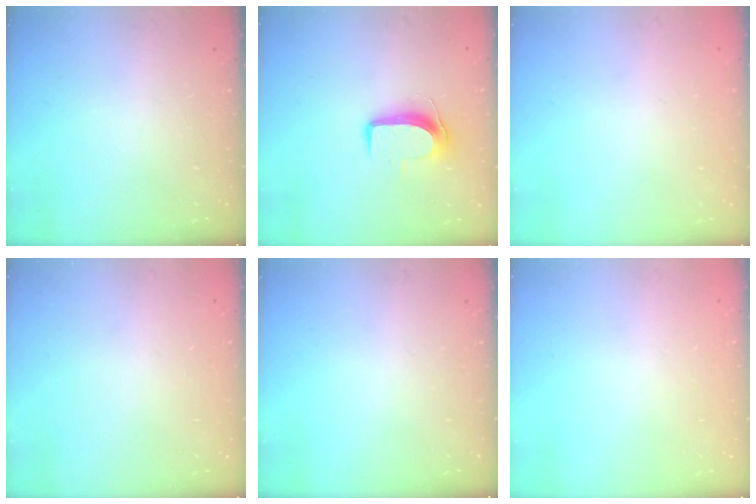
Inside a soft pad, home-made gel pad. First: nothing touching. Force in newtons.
{"total": 9.1, "press": 9.0, "slide": 1.1}
{"total": 0.0}
{"total": 0.0}
{"total": 0.0}
{"total": 0.0}